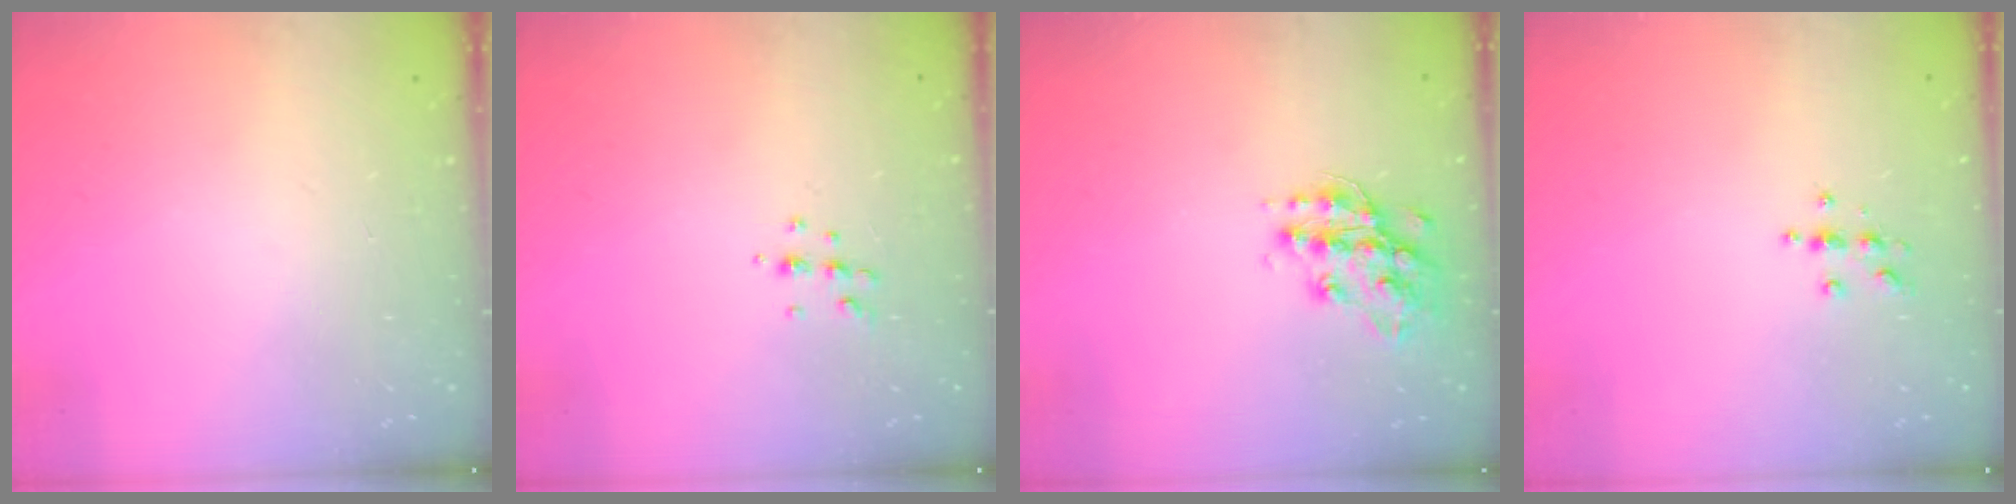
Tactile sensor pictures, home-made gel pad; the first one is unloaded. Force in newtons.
{"total": 4.9, "press": 4.8, "slide": 1.1}
{"total": 14.4, "press": 14.4, "slide": 0.7}
{"total": 4.5, "press": 4.4, "slide": 0.6}